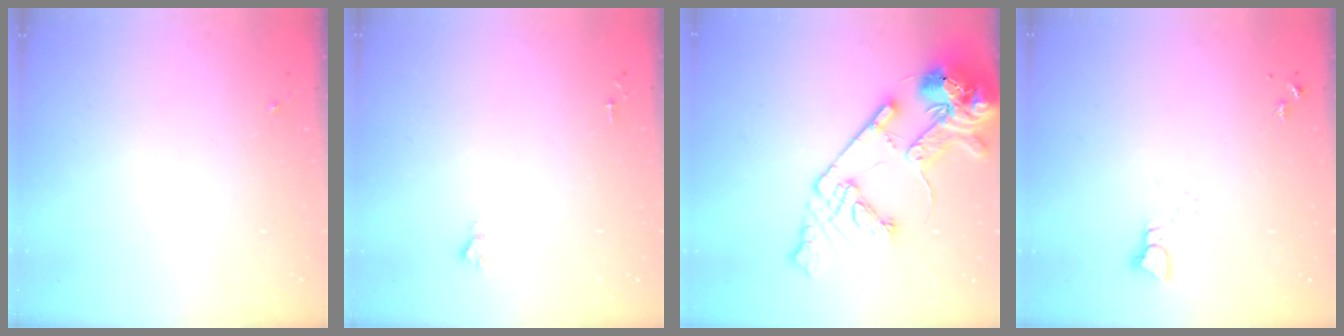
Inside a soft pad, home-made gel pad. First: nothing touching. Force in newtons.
{"total": 1.9, "press": 1.9, "slide": 0.2}
{"total": 19.0, "press": 18.8, "slide": 2.9}
{"total": 2.5, "press": 2.5, "slide": 0.1}